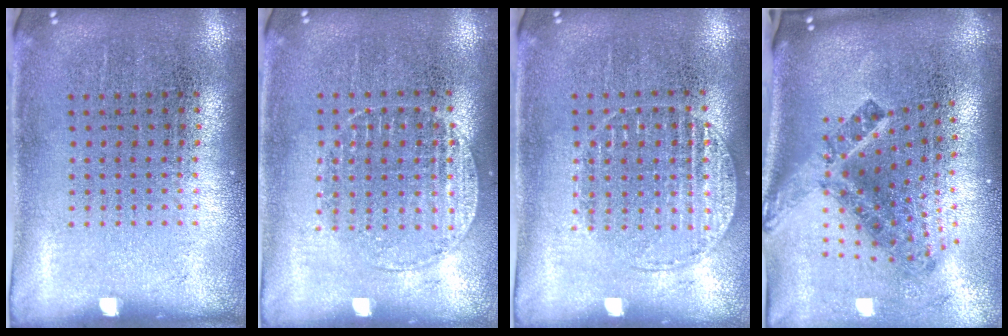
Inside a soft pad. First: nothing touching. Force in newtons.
{"total": 1.3, "press": 1.1, "slide": 0.6}
{"total": 1.2, "press": 1.1, "slide": 0.4}
{"total": 3.0, "press": 1.7, "slide": 2.4}